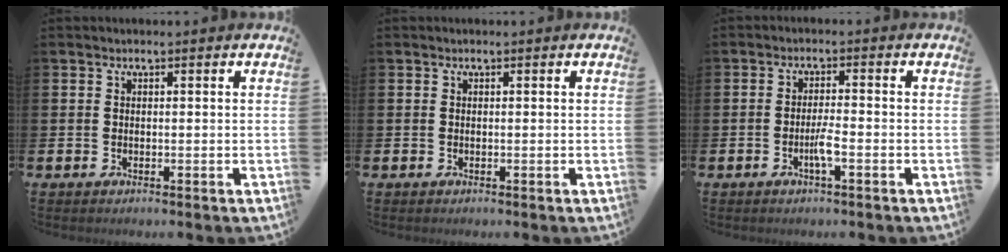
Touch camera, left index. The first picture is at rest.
{"total": 0.0}
{"total": 2.4, "force": [-1.3, 0.2, 2.0], "torque": [-0.039, 0.000, -0.023]}